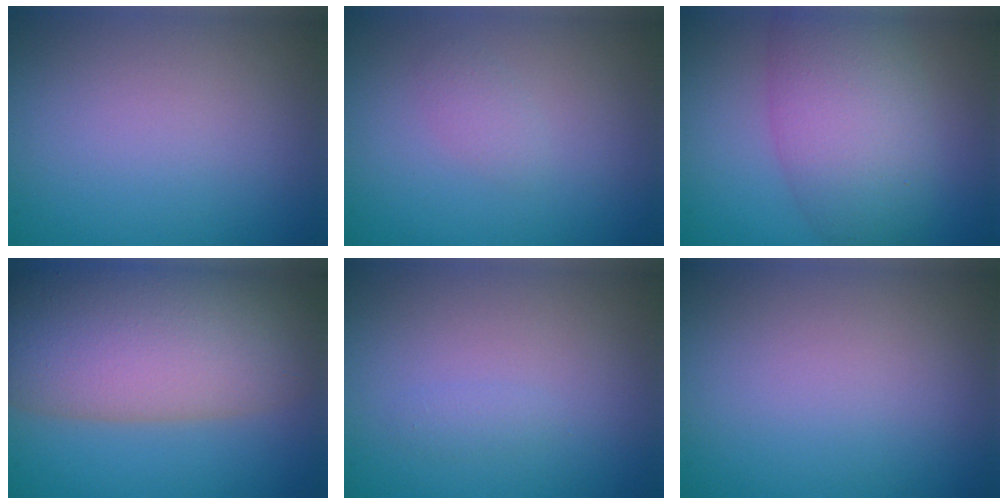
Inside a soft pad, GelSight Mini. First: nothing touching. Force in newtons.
{"total": 1.0, "press": 1.0, "slide": 0.1}
{"total": 7.4, "press": 7.4, "slide": 0.3}
{"total": 12.3, "press": 12.3, "slide": 0.6}
{"total": 0.7, "press": 0.7, "slide": 0.0}
{"total": 0.0}